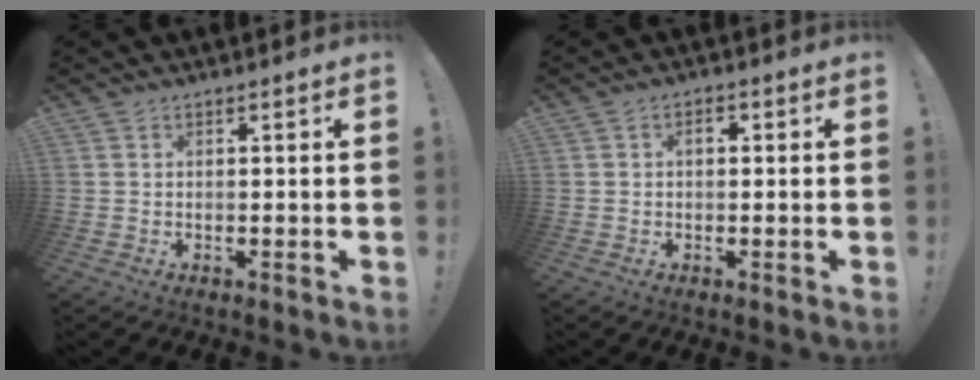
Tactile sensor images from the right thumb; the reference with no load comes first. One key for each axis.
{"total": 1.7, "fx": -0.1, "fy": 1.1, "fz": 1.3, "tx": -0.013, "ty": 0.003, "tz": -0.006}